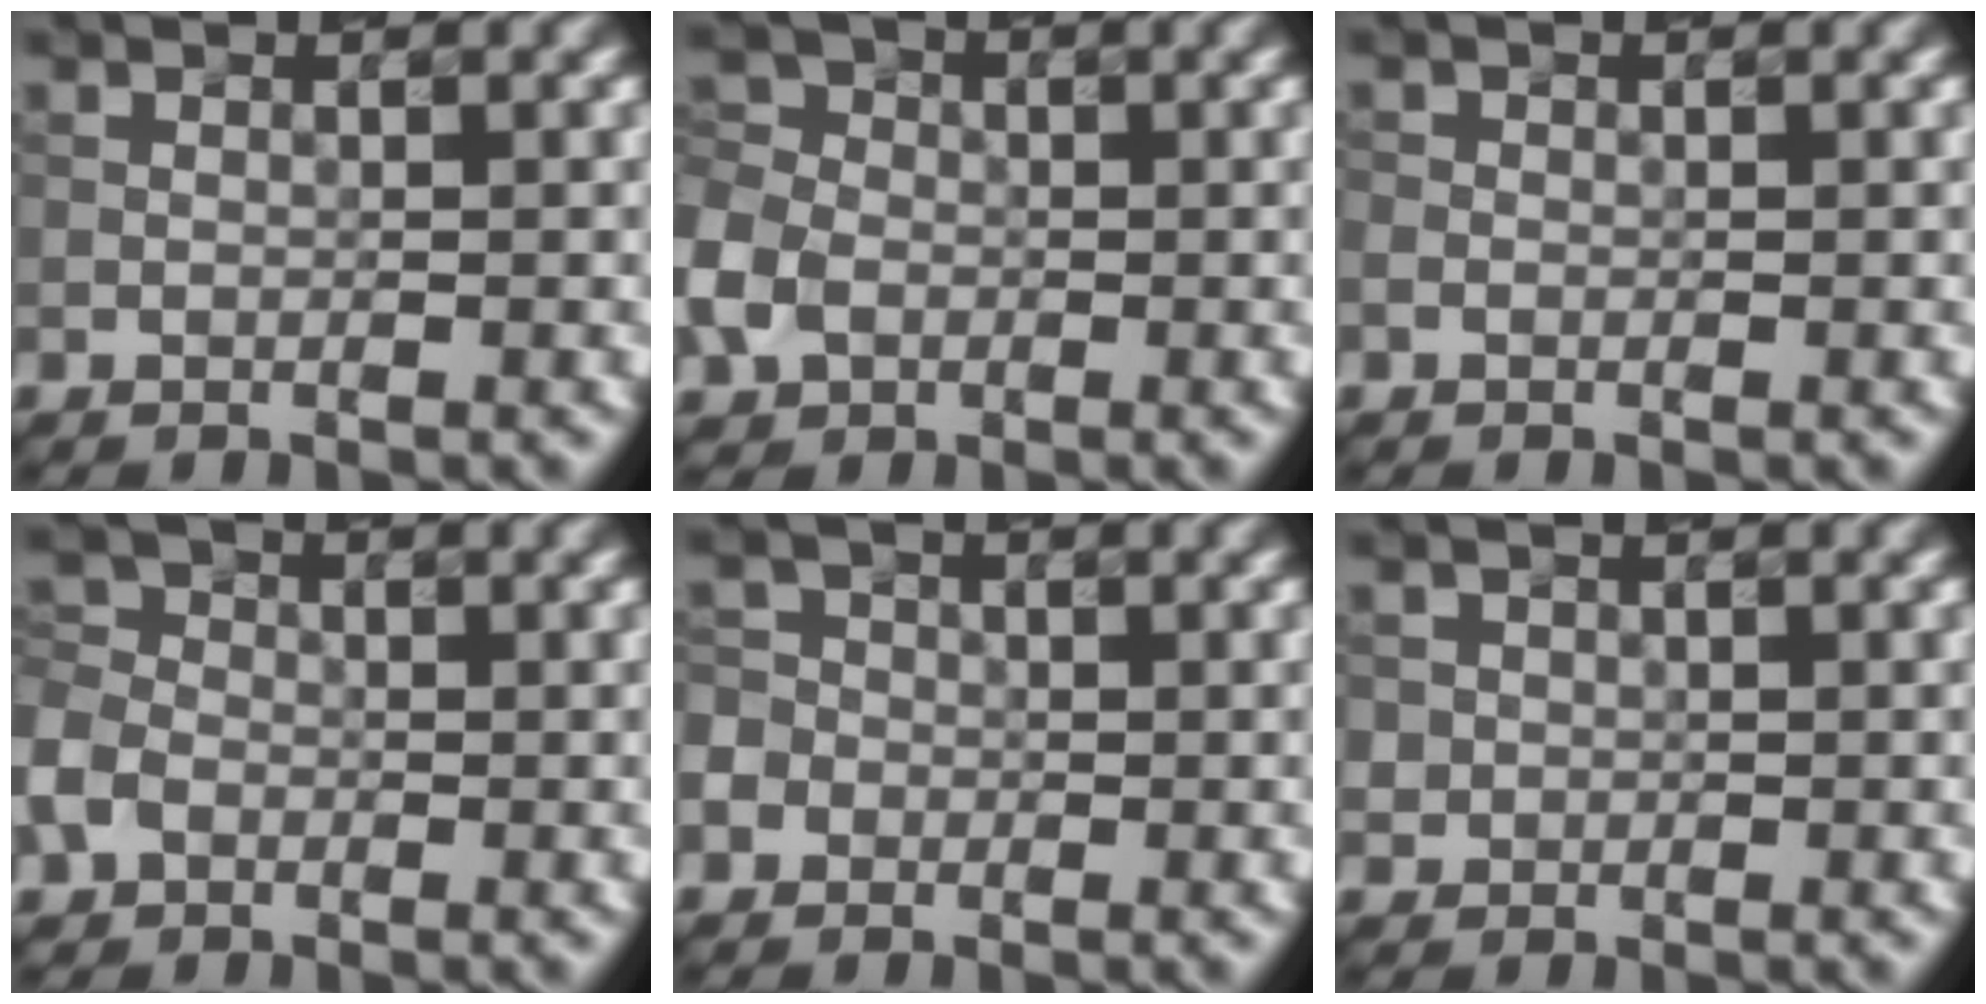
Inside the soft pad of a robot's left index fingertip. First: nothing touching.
{"total": 5.9, "force": [-2.1, 4.5, 3.1], "torque": [-0.083, -0.005, -0.056]}
{"total": 0.7, "force": [-0.3, 0.6, 0.2], "torque": [-0.005, -0.001, -0.008]}
{"total": 4.6, "force": [-2.1, 3.5, 2.3], "torque": [-0.061, -0.004, -0.051]}
{"total": 3.7, "force": [-1.7, 3.2, 1.0], "torque": [-0.010, 0.008, -0.047]}
{"total": 1.1, "force": [0.0, 1.1, 0.1], "torque": [0.012, -0.002, 0.001]}